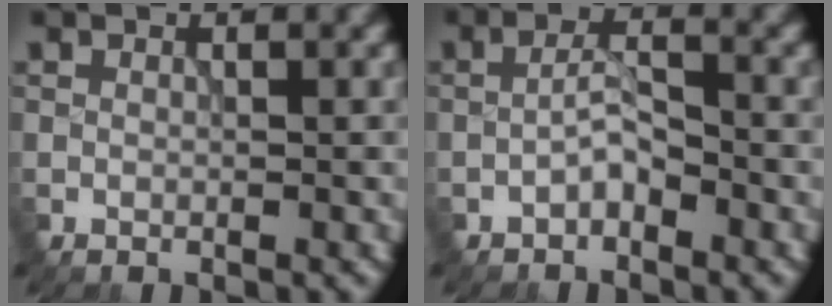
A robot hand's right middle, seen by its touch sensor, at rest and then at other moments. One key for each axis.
{"total": 2.0, "fx": -1.1, "fy": 0.7, "fz": 1.5, "tx": -0.025, "ty": 0.010, "tz": -0.026}